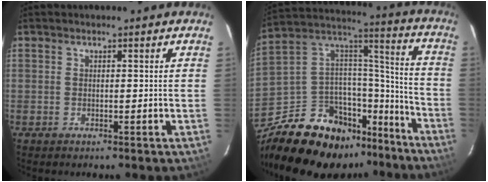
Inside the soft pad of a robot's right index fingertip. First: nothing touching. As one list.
[{"total": 26.2, "force": [-18.9, 13.6, 12.1], "torque": [-0.242, 0.067, -0.274]}]